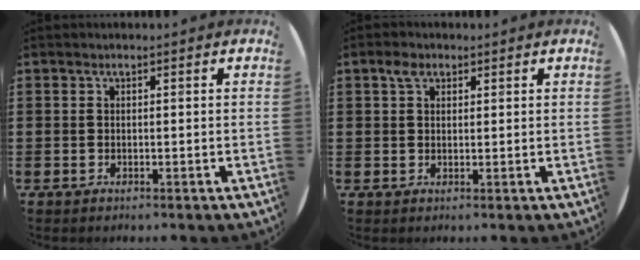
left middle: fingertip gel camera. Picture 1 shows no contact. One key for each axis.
{"total": 2.2, "fx": 1.4, "fy": 1.4, "fz": 1.1, "tx": -0.015, "ty": 0.003, "tz": 0.024}